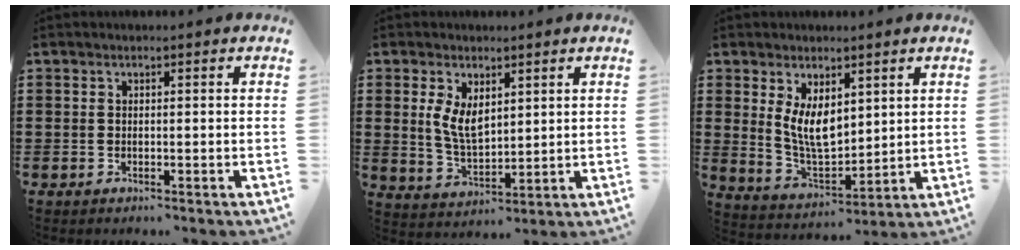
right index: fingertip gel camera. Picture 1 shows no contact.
{"total": 5.7, "force": [2.0, 3.0, 4.4], "torque": [-0.092, 0.006, 0.038]}
{"total": 6.8, "force": [2.8, 3.6, 5.0], "torque": [-0.112, -0.010, 0.052]}